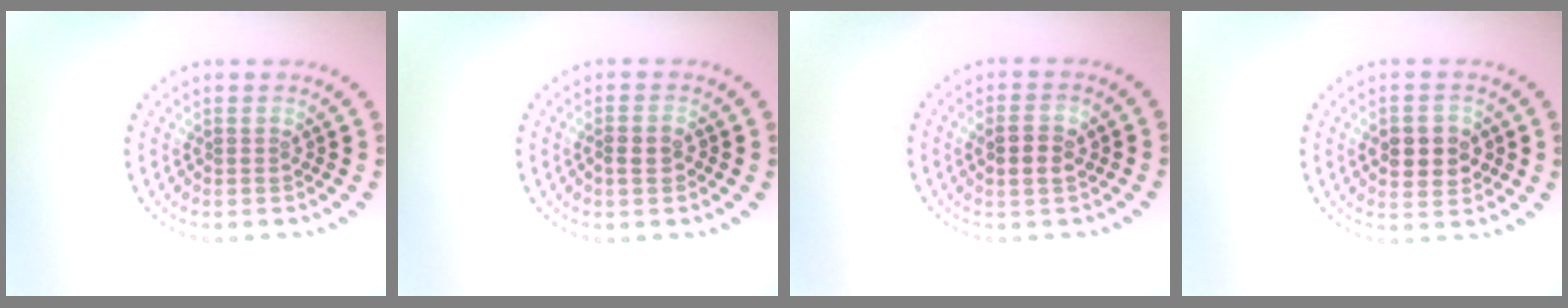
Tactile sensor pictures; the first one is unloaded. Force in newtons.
{"total": 1.3, "press": 1.2, "slide": 0.4}
{"total": 2.6, "press": 2.6, "slide": 0.4}
{"total": 3.6, "press": 3.6, "slide": 0.1}